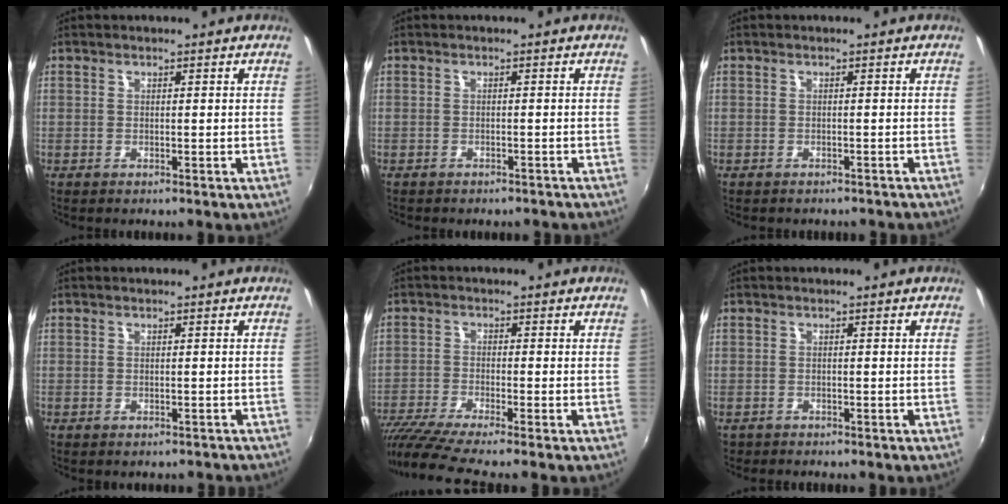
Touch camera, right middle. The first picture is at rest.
{"total": 3.6, "force": [-3.2, 1.2, 1.1], "torque": [-0.025, -0.013, -0.041]}
{"total": 3.7, "force": [-3.3, 1.3, 1.1], "torque": [-0.022, -0.013, -0.039]}
{"total": 1.6, "force": [-1.2, 0.8, 0.6], "torque": [-0.010, -0.003, -0.013]}
{"total": 9.3, "force": [-7.7, -0.6, 5.1], "torque": [-0.118, -0.044, -0.140]}
{"total": 1.0, "force": [-0.8, 0.7, 0.1], "torque": [-0.007, -0.003, -0.013]}